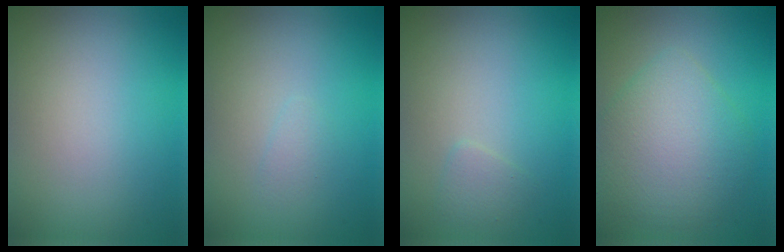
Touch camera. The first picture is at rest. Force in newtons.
{"total": 0.7, "press": 0.7, "slide": 0.0}
{"total": 1.0, "press": 1.0, "slide": 0.1}
{"total": 5.8, "press": 5.8, "slide": 0.2}